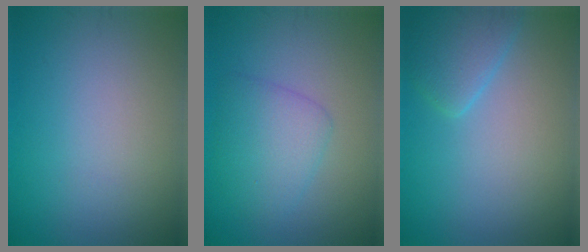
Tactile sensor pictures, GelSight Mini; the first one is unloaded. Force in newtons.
{"total": 3.6, "press": 3.6, "slide": 0.1}
{"total": 3.0, "press": 2.9, "slide": 0.3}